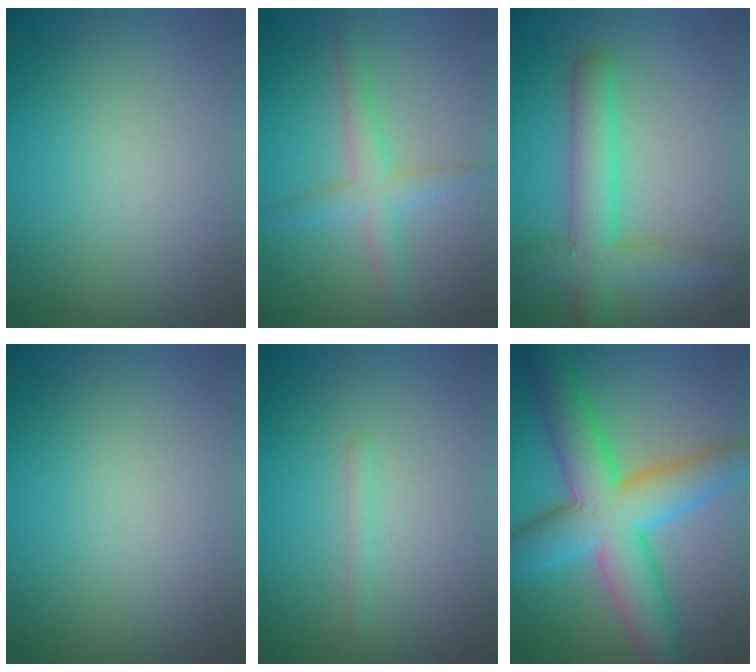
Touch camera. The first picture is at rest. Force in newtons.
{"total": 2.7, "press": 2.7, "slide": 0.1}
{"total": 4.9, "press": 4.9, "slide": 0.3}
{"total": 0.0}
{"total": 0.7, "press": 0.7, "slide": 0.1}
{"total": 9.5, "press": 9.5, "slide": 0.2}